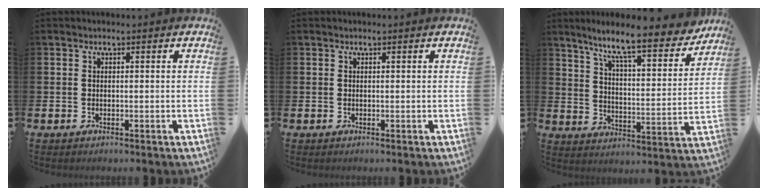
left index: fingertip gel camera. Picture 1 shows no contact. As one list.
[{"total": 0.0}, {"total": 10.0, "force": [8.7, 1.3, 4.9], "torque": [-0.116, -0.058, 0.142]}]